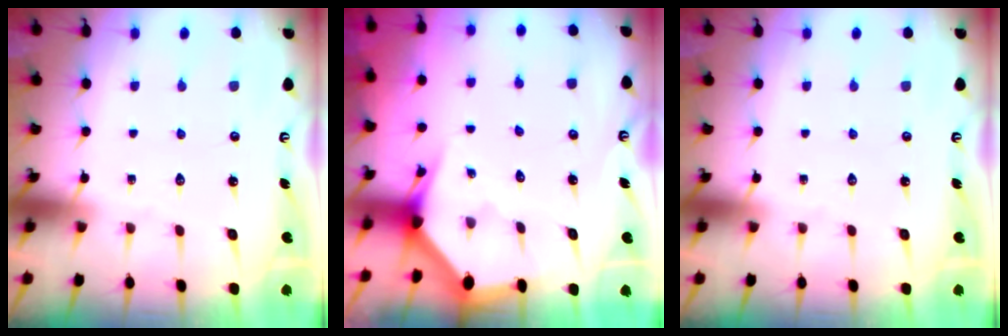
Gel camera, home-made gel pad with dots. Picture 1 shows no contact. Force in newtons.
{"total": 2.8, "press": 2.8, "slide": 0.2}
{"total": 0.0}